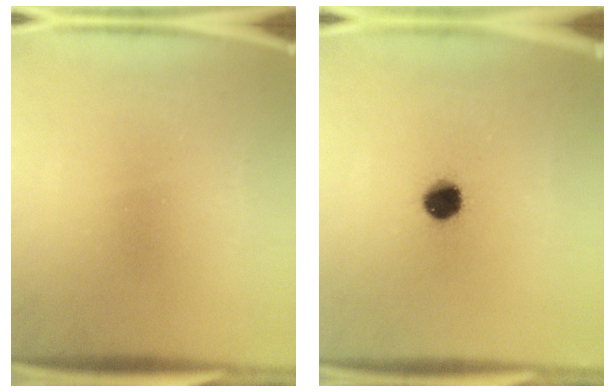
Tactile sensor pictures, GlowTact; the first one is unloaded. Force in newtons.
{"total": 6.5}